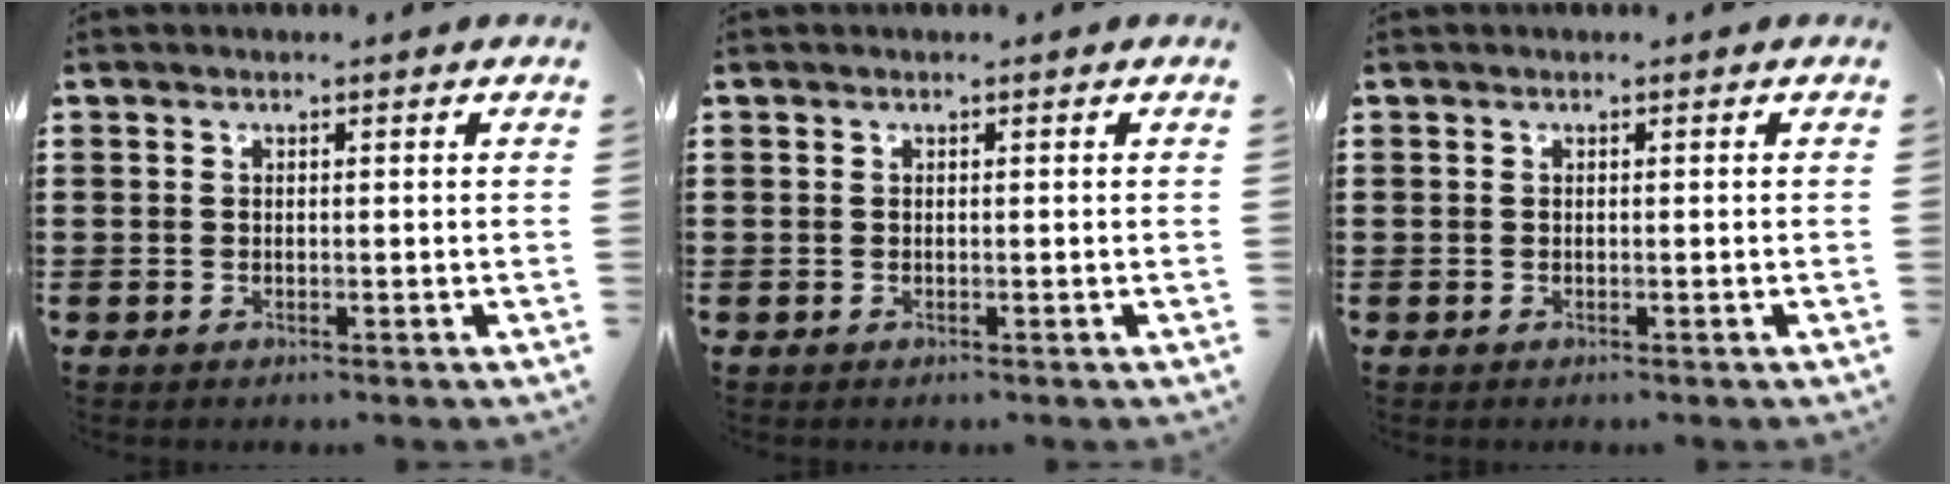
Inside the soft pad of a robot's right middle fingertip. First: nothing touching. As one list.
[{"total": 0.0}, {"total": 0.0}]